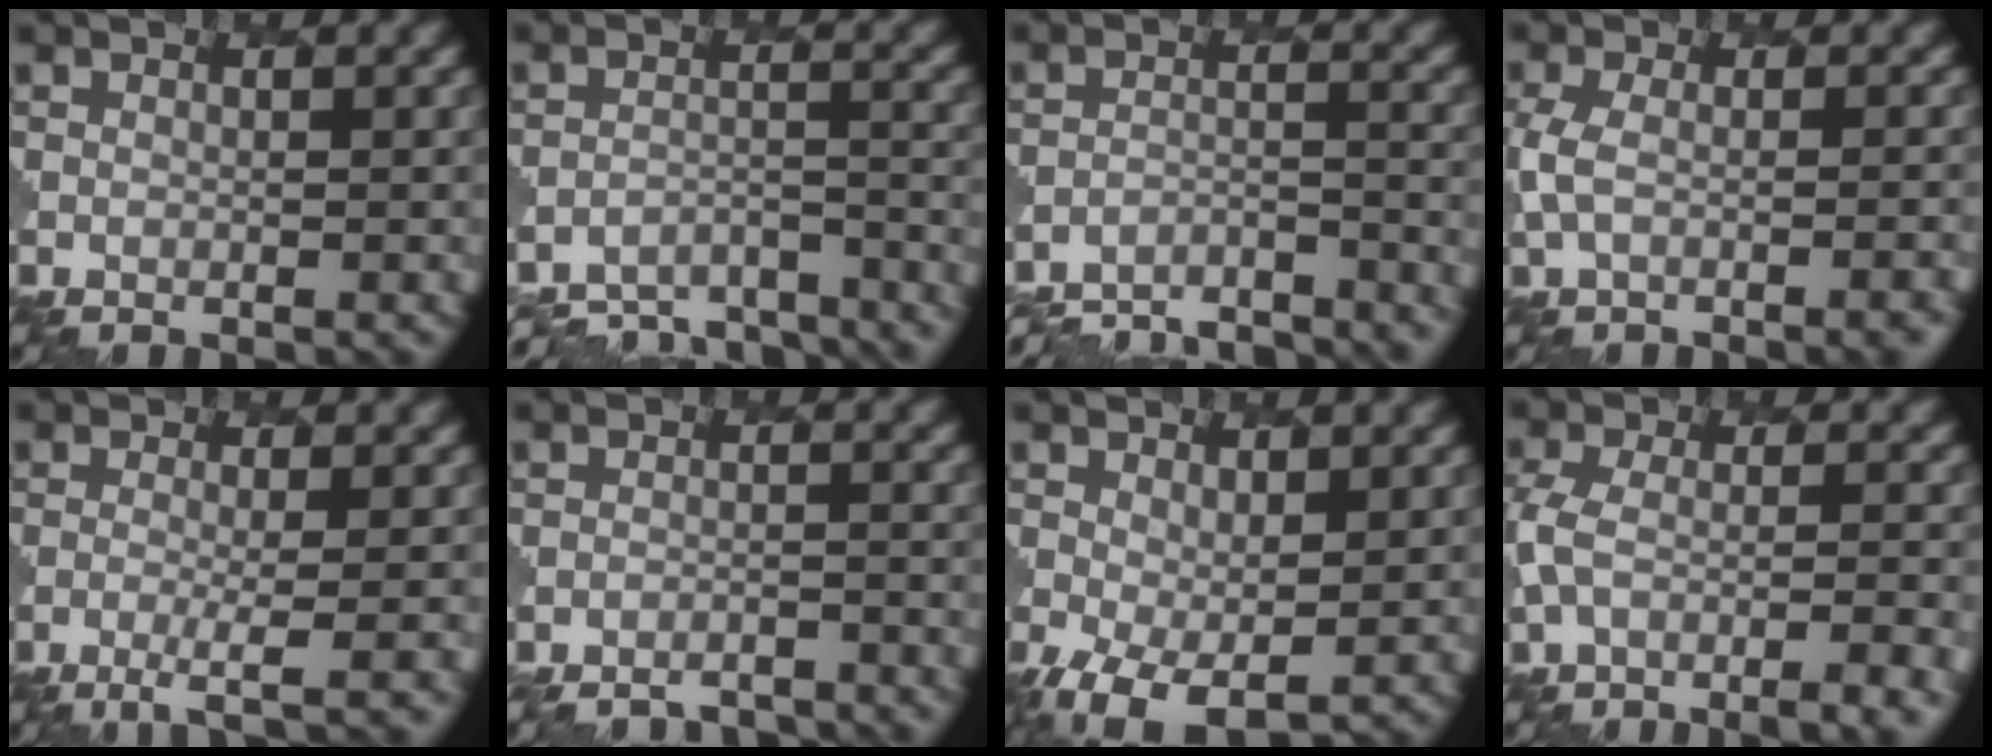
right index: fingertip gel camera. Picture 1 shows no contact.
{"total": 10.2, "force": [-9.7, 2.3, 1.7], "torque": [-0.024, 0.000, -0.120]}
{"total": 12.0, "force": [-11.7, 2.1, 1.3], "torque": [-0.013, -0.003, -0.154]}
{"total": 4.2, "force": [-1.2, 1.5, 3.8], "torque": [-0.076, -0.004, -0.027]}
{"total": 2.8, "force": [-0.9, 0.4, 2.6], "torque": [-0.044, 0.000, -0.027]}
{"total": 5.7, "force": [-5.5, 1.1, 0.8], "torque": [-0.002, 0.001, -0.072]}
{"total": 4.5, "force": [-1.0, 2.6, 3.5], "torque": [-0.085, -0.019, -0.011]}
{"total": 6.8, "force": [-3.0, 2.2, 5.6], "torque": [-0.104, -0.009, -0.059]}